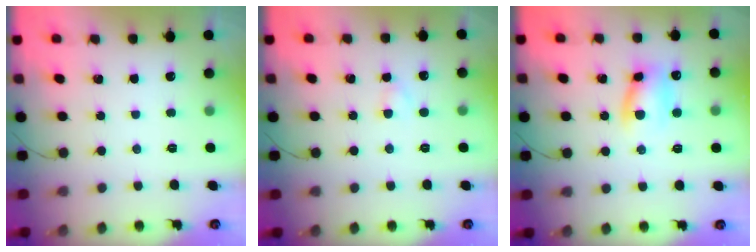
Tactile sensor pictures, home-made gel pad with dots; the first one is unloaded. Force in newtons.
{"total": 2.2, "press": 2.0, "slide": 0.9}
{"total": 9.0, "press": 9.0, "slide": 0.9}